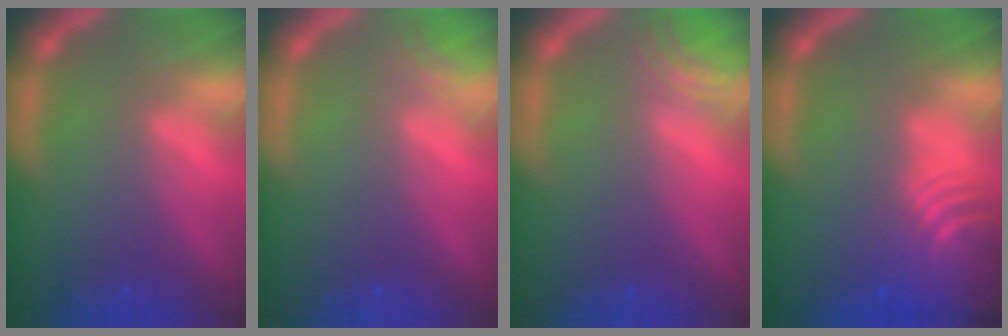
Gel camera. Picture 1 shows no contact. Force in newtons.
{"total": 0.9}
{"total": 2.0}
{"total": 8.6}